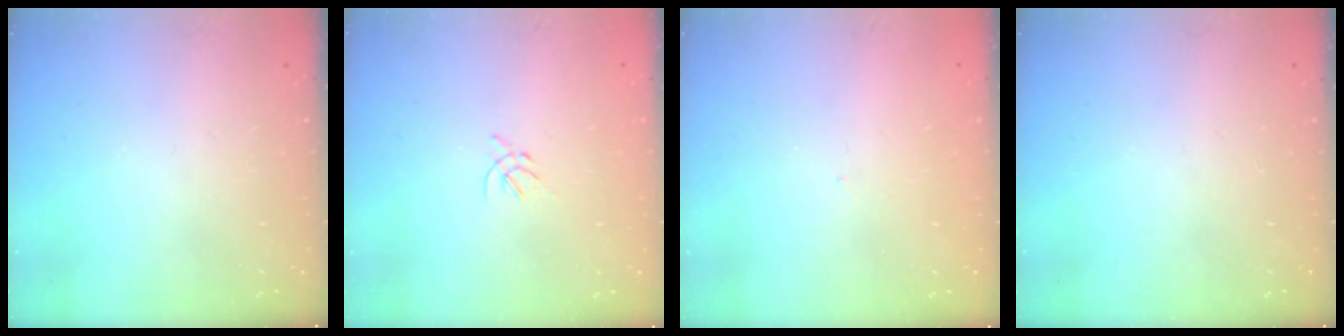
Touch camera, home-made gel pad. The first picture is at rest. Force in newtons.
{"total": 1.7, "press": 1.6, "slide": 0.6}
{"total": 2.0, "press": 2.0, "slide": 0.3}
{"total": 0.0}